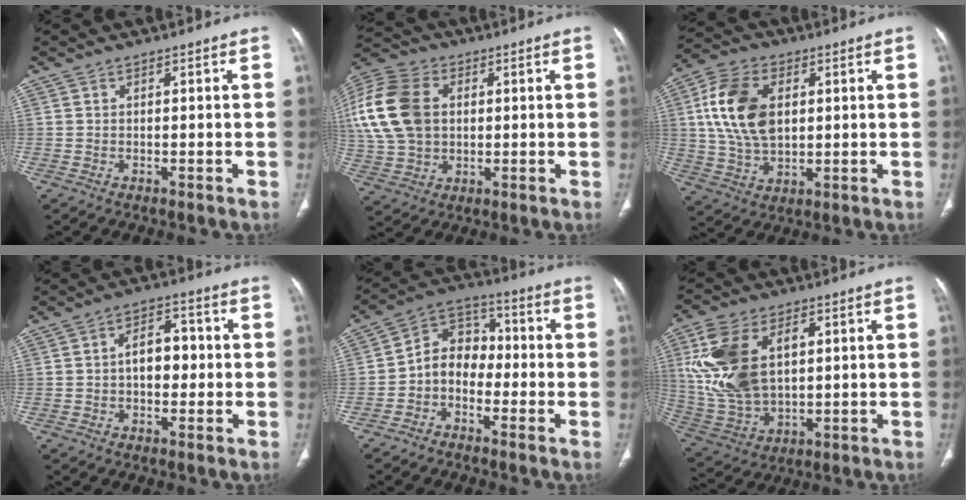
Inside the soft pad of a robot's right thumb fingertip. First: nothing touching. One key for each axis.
{"total": 20.4, "fx": 3.3, "fy": 14.8, "fz": 13.7, "tx": -0.312, "ty": 0.014, "tz": 0.066}
{"total": 14.5, "fx": 2.8, "fy": 9.2, "fz": 10.9, "tx": -0.202, "ty": 0.001, "tz": 0.052}
{"total": 7.0, "fx": -0.1, "fy": 4.5, "fz": 5.4, "tx": -0.059, "ty": 0.020, "tz": -0.007}
{"total": 8.6, "fx": -2.4, "fy": 6.6, "fz": 4.9, "tx": -0.052, "ty": 0.041, "tz": -0.060}
{"total": 18.1, "fx": 4.0, "fy": 11.1, "fz": 13.8, "tx": -0.269, "ty": -0.006, "tz": 0.087}